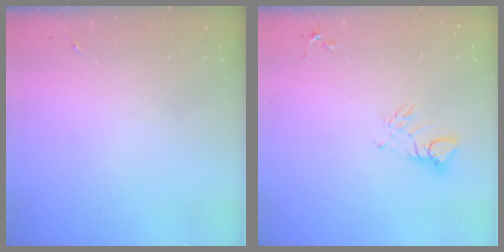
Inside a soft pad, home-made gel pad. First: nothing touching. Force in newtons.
{"total": 5.3, "press": 5.2, "slide": 0.4}